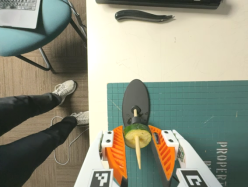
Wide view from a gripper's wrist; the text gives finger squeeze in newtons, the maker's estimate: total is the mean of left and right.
{"total": 10.2, "left": 9.3, "right": 11.1}